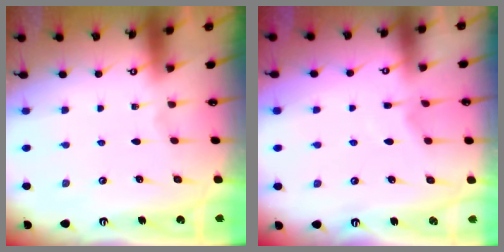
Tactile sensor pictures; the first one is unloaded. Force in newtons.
{"total": 3.3, "press": 3.3, "slide": 0.7}